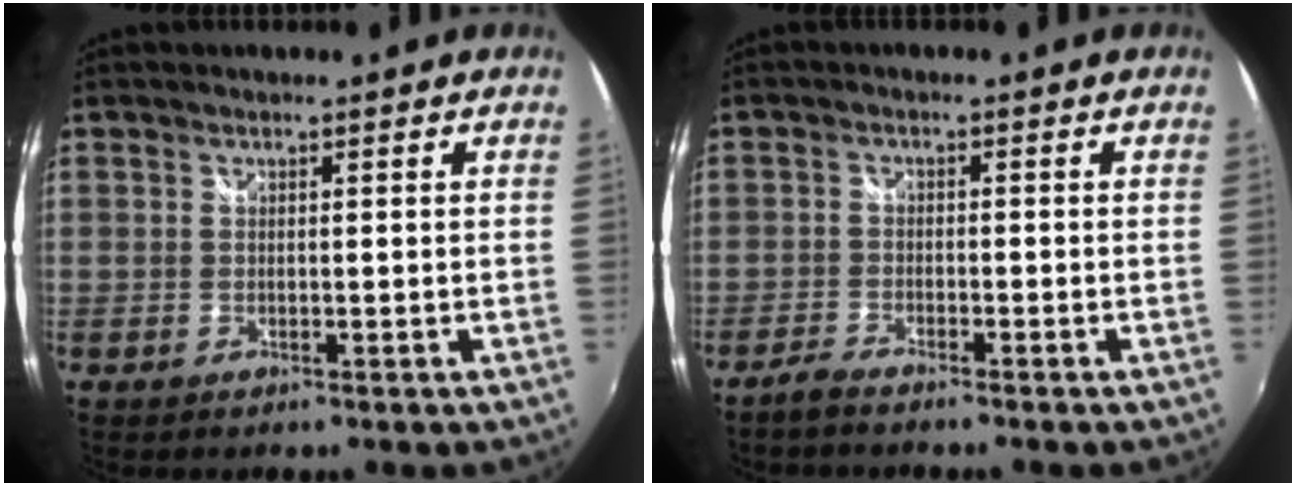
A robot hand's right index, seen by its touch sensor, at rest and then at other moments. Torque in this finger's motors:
{"motor_torque": [0.24, -0.18, 0.01, 0.03]}